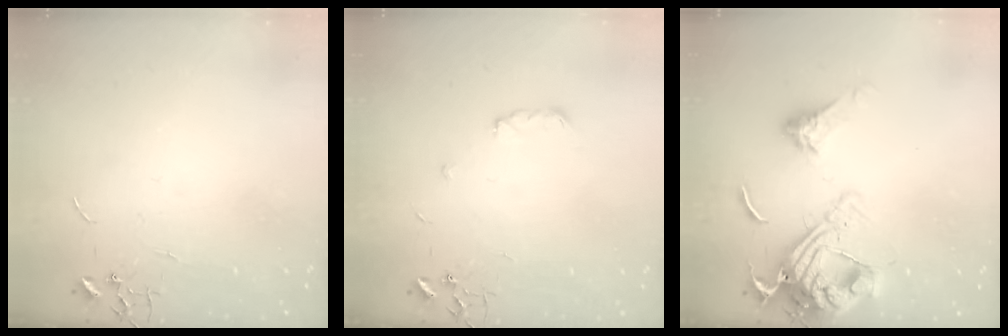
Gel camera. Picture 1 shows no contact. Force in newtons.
{"total": 4.3, "press": 4.2, "slide": 0.6}
{"total": 17.4, "press": 17.3, "slide": 1.9}